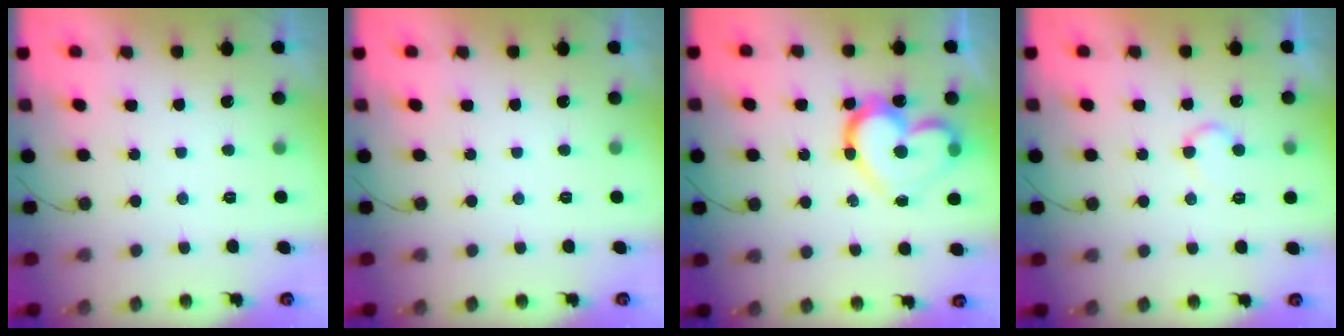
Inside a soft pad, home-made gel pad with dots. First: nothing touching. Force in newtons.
{"total": 0.0}
{"total": 16.8, "press": 16.8, "slide": 1.4}
{"total": 5.8, "press": 5.7, "slide": 0.5}